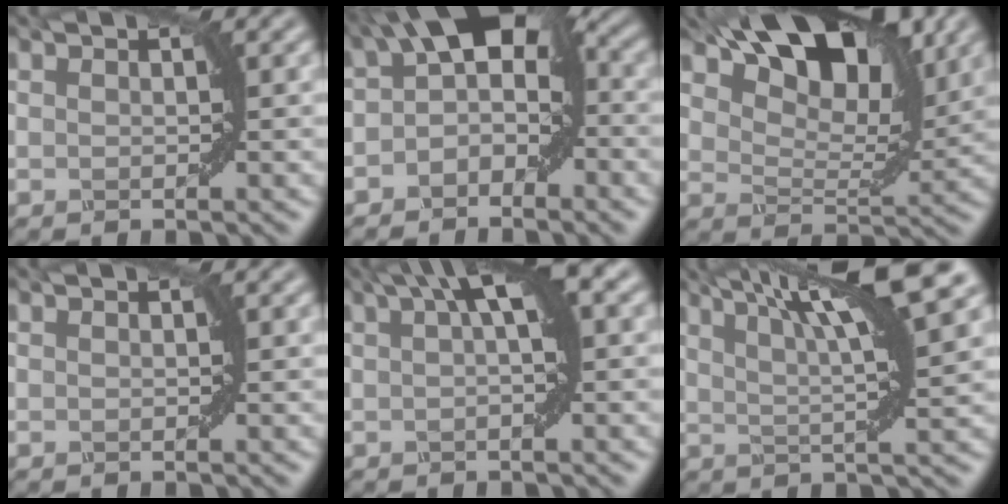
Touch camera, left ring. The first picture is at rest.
{"total": 6.8, "force": [-0.2, 3.9, 5.5], "torque": [-0.067, 0.032, -0.020]}
{"total": 12.3, "force": [7.5, 5.3, 8.2], "torque": [-0.116, 0.023, 0.108]}
{"total": 0.0}
{"total": 5.4, "force": [1.9, 1.2, 4.9], "torque": [-0.063, 0.018, 0.026]}
{"total": 10.1, "force": [5.1, 1.7, 8.5], "torque": [-0.117, 0.026, 0.085]}